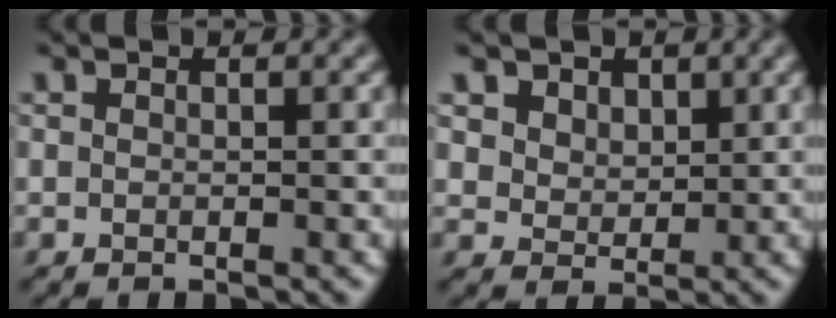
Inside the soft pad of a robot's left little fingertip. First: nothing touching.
{"total": 4.4, "force": [2.5, 3.2, 1.7], "torque": [-0.059, -0.010, 0.051]}